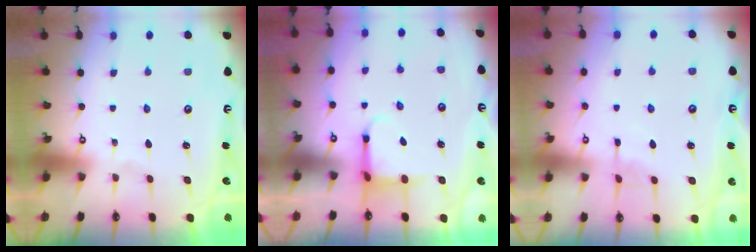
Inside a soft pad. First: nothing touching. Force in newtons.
{"total": 3.9, "press": 3.7, "slide": 1.3}
{"total": 3.6, "press": 3.6, "slide": 0.6}